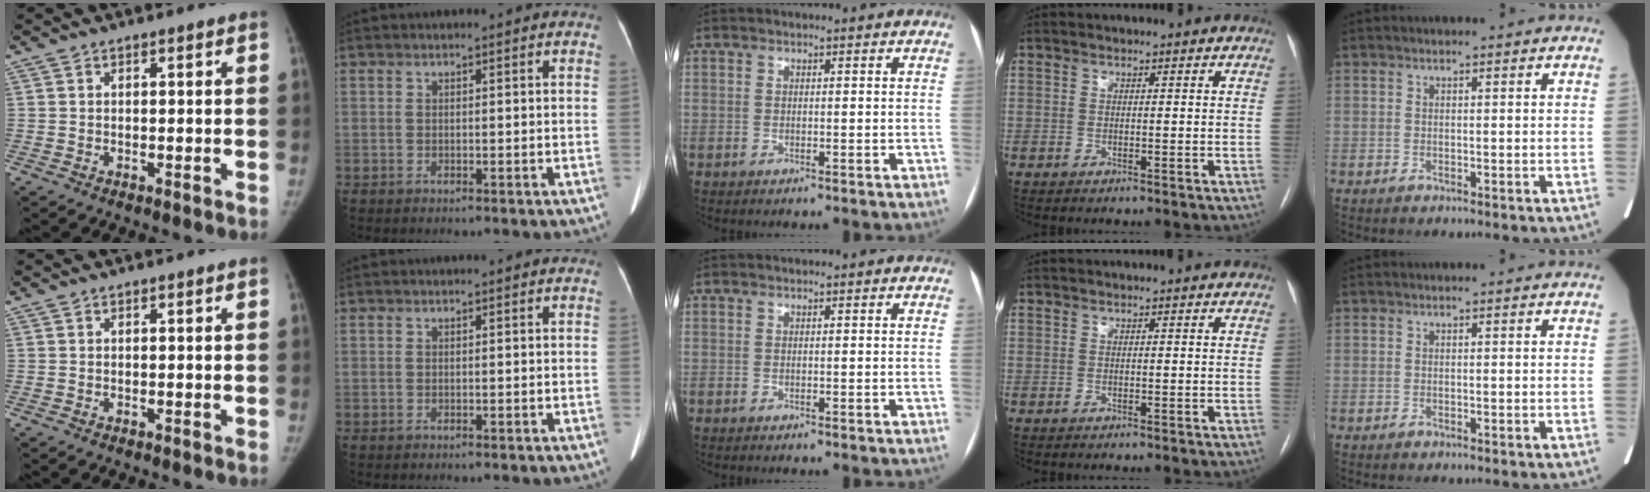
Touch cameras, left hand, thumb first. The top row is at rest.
{}